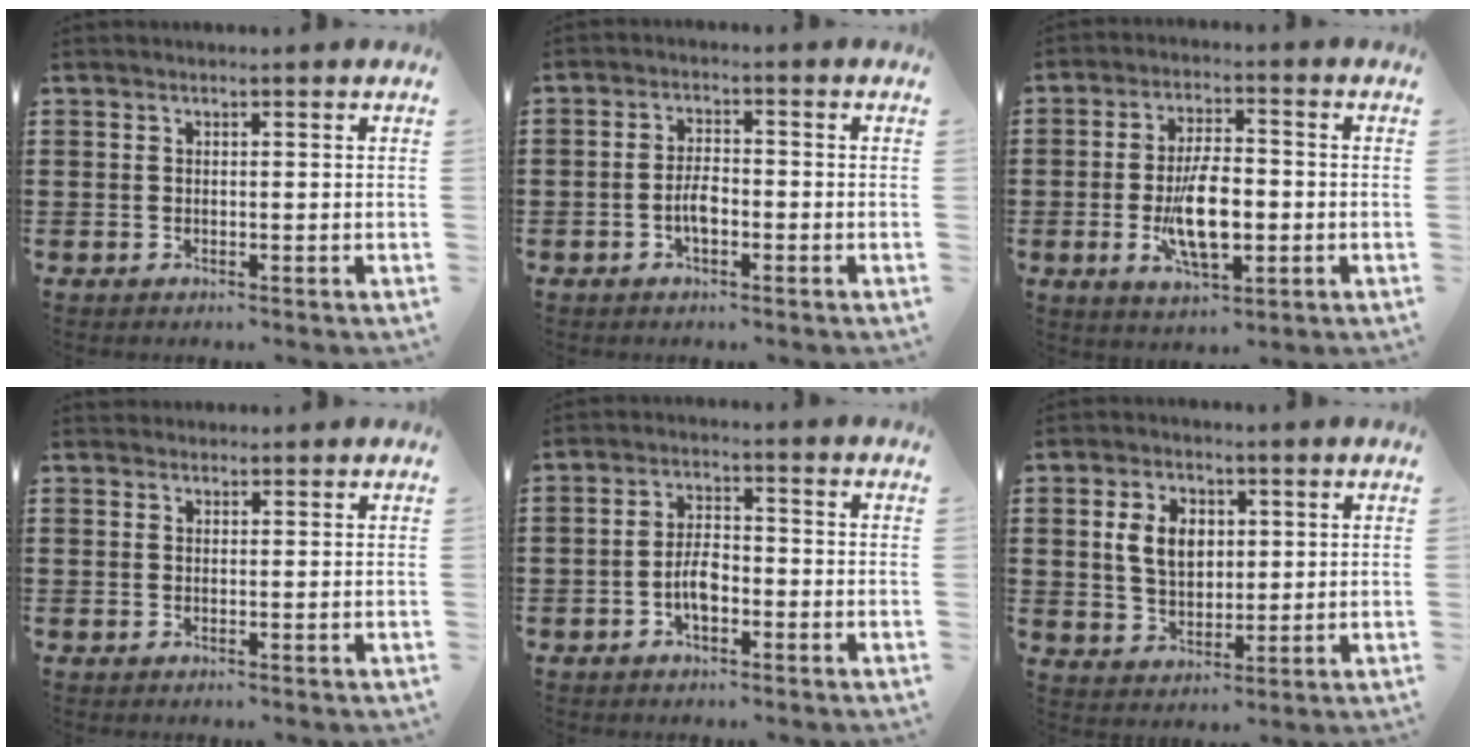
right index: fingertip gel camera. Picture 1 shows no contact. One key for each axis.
{"total": 3.5, "fx": -1.2, "fy": 1.5, "fz": 2.9, "tx": -0.068, "ty": -0.001, "tz": -0.026}
{"total": 9.9, "fx": -1.9, "fy": 4.2, "fz": 8.8, "tx": -0.172, "ty": -0.009, "tz": -0.035}
{"total": 0.9, "fx": 0.8, "fy": 0.5, "fz": -0.1, "tx": 0.002, "ty": 0.003, "tz": 0.016}
{"total": 4.4, "fx": -1.6, "fy": 2.1, "fz": 3.5, "tx": -0.076, "ty": 0.002, "tz": -0.034}
{"total": 6.0, "fx": 1.2, "fy": 4.2, "fz": 4.2, "tx": -0.094, "ty": 0.009, "tz": 0.015}